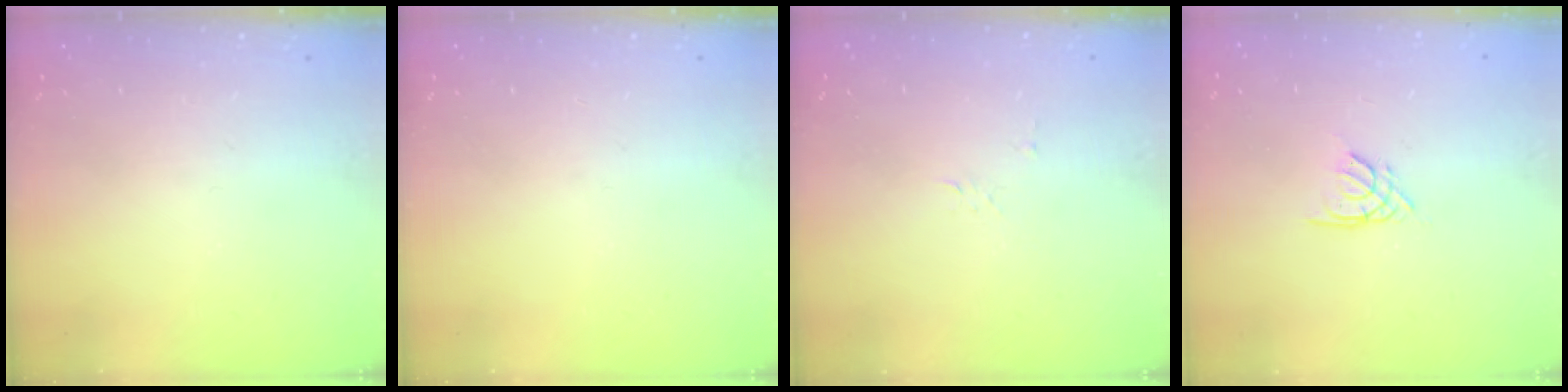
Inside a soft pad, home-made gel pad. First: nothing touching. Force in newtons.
{"total": 0.0}
{"total": 2.7, "press": 2.7, "slide": 0.3}
{"total": 1.9, "press": 1.8, "slide": 0.5}